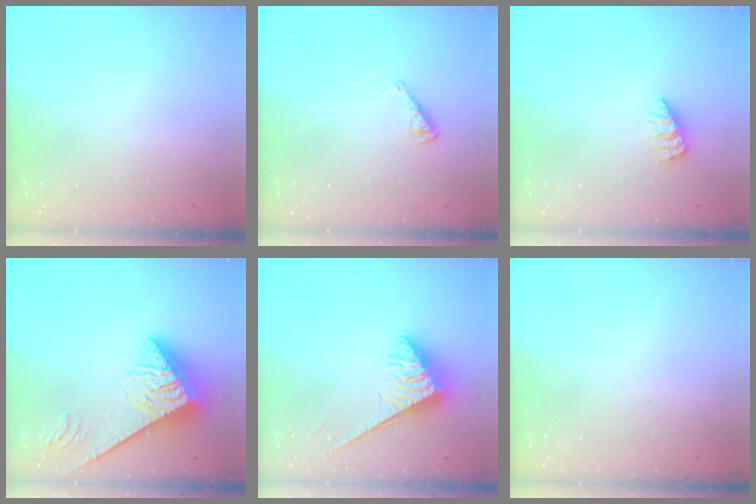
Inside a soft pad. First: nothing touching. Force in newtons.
{"total": 3.5, "press": 3.5, "slide": 0.5}
{"total": 2.8, "press": 2.7, "slide": 0.3}
{"total": 7.1, "press": 7.1, "slide": 0.9}
{"total": 3.6, "press": 3.6, "slide": 0.6}
{"total": 0.0}